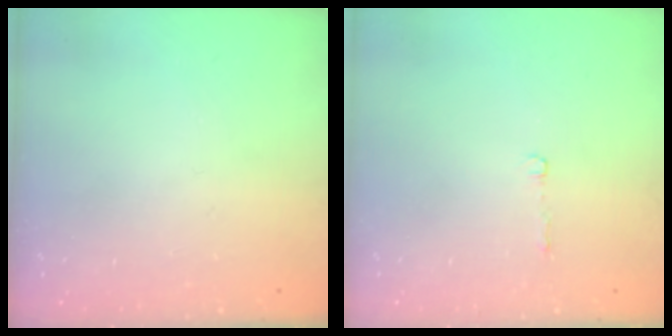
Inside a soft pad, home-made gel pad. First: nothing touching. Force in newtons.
{"total": 2.2, "press": 2.2, "slide": 0.4}